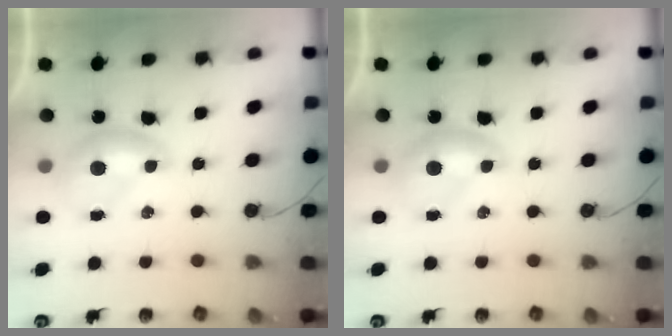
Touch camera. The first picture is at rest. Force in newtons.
{"total": 0.0}